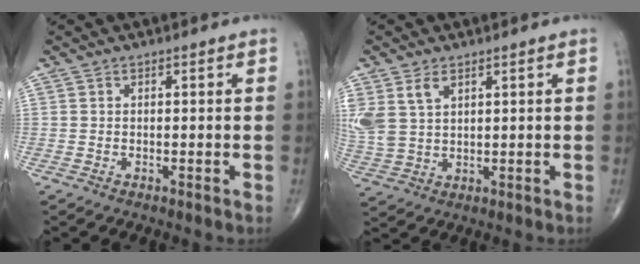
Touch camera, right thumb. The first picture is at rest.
{"total": 7.5, "force": [3.4, 4.7, 4.9], "torque": [-0.109, -0.003, 0.082]}